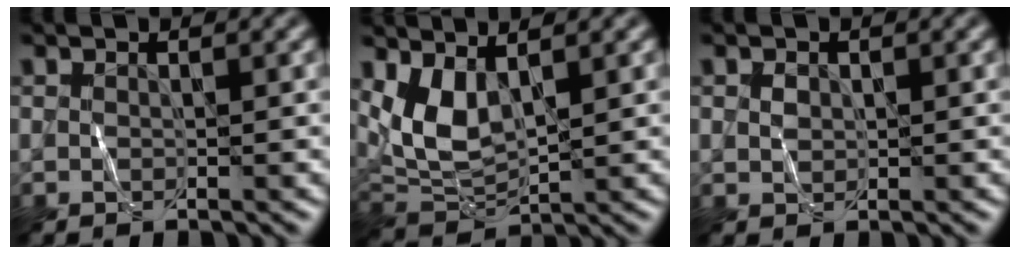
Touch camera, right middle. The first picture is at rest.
{"total": 4.6, "force": [1.8, 2.2, 3.6], "torque": [-0.083, -0.008, 0.044]}
{"total": 0.8, "force": [0.1, 0.7, 0.3], "torque": [-0.005, 0.000, 0.001]}